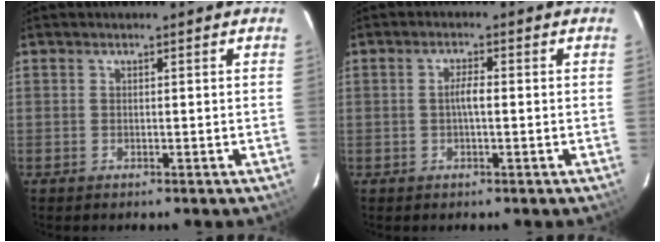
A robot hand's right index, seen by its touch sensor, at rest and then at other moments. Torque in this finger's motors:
{"motor_torque": [0.24, 0.09, 0.27, 0.07]}